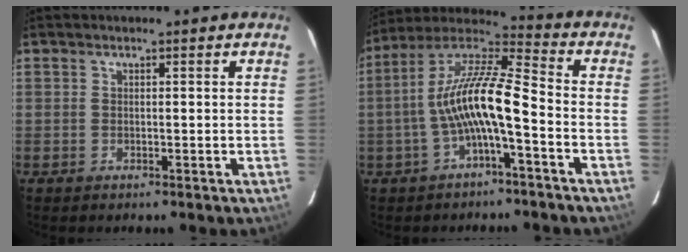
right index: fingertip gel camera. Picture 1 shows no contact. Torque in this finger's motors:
{"motor_torque": [1.27, -0.87, 1.05, 0.21]}